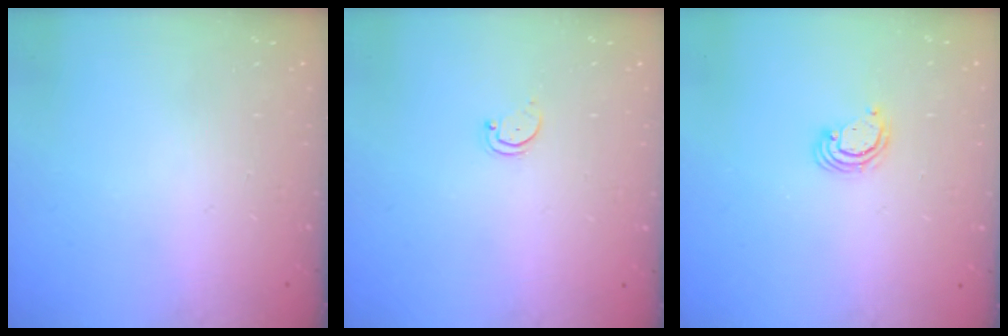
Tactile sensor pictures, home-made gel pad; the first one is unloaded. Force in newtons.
{"total": 1.6, "press": 1.6, "slide": 0.4}
{"total": 2.5, "press": 2.5, "slide": 0.2}